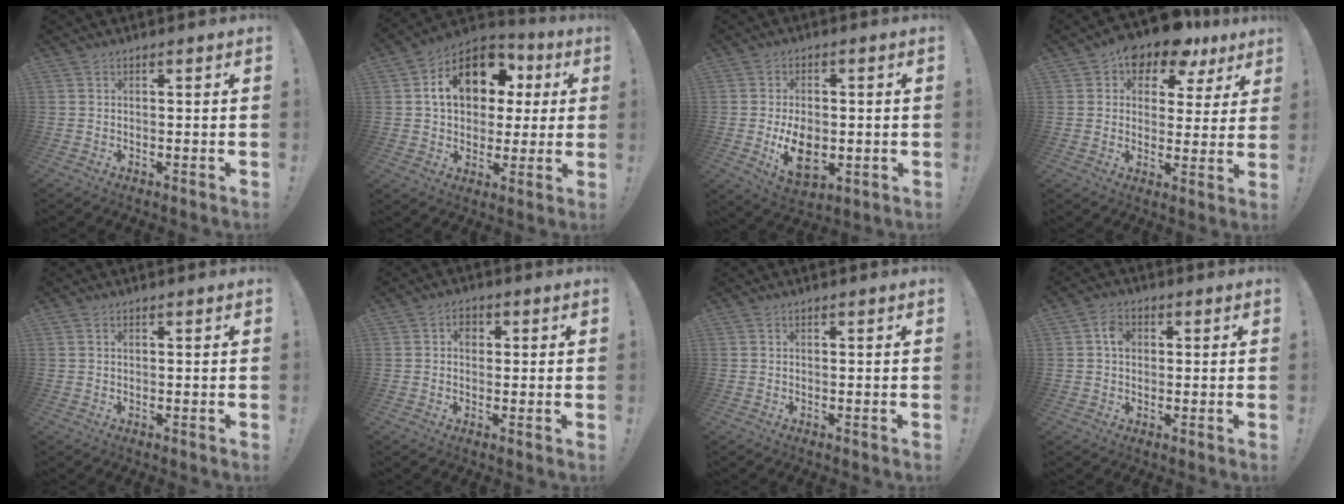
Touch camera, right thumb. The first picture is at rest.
{"total": 16.2, "force": [5.1, 11.9, 9.8], "torque": [-0.147, -0.011, 0.099]}
{"total": 10.8, "force": [-2.2, 7.2, 7.6], "torque": [-0.122, -0.003, -0.036]}
{"total": 11.2, "force": [8.2, 6.1, 4.7], "torque": [-0.070, -0.061, 0.146]}
{"total": 0.0}
{"total": 3.3, "force": [0.7, 2.5, 2.0], "torque": [-0.026, 0.001, 0.010]}
{"total": 0.0}
{"total": 4.1, "force": [0.6, 3.2, 2.5], "torque": [-0.033, 0.004, 0.008]}